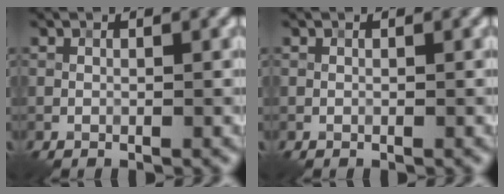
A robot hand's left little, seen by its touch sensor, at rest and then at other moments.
{"total": 0.0}